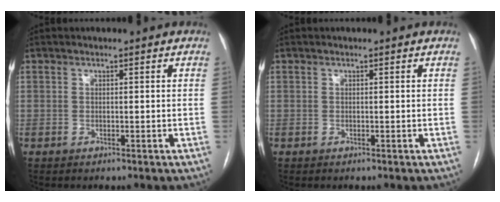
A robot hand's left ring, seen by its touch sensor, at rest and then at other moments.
{"total": 0.0}